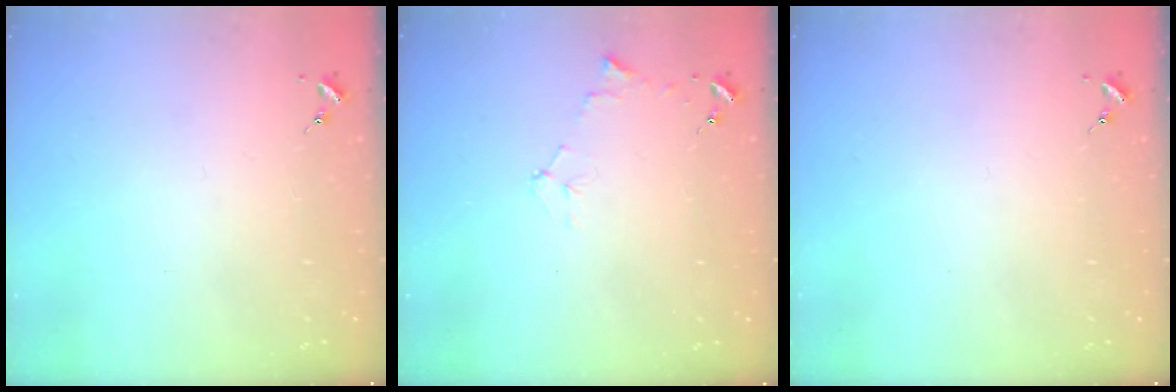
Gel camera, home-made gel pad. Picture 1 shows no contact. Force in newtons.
{"total": 6.2, "press": 6.1, "slide": 0.7}
{"total": 0.0}